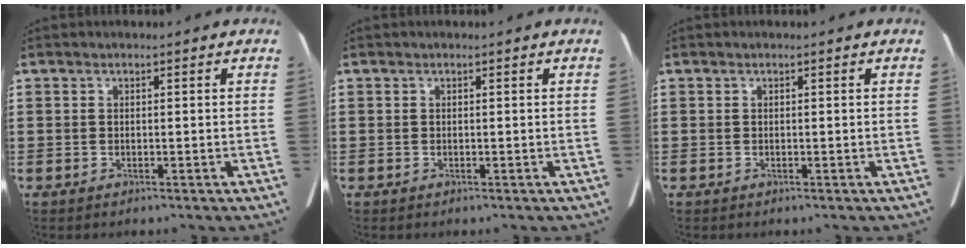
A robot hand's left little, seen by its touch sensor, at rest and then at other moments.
{"total": 0.0}
{"total": 0.0}